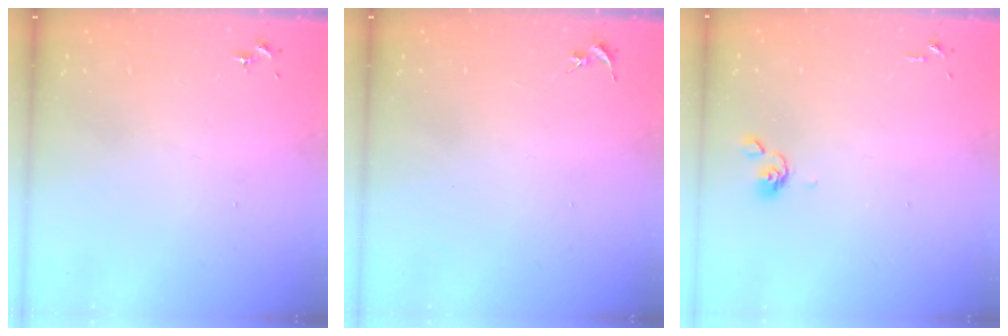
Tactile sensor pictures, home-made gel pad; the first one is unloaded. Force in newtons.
{"total": 0.0}
{"total": 4.9, "press": 4.8, "slide": 0.9}